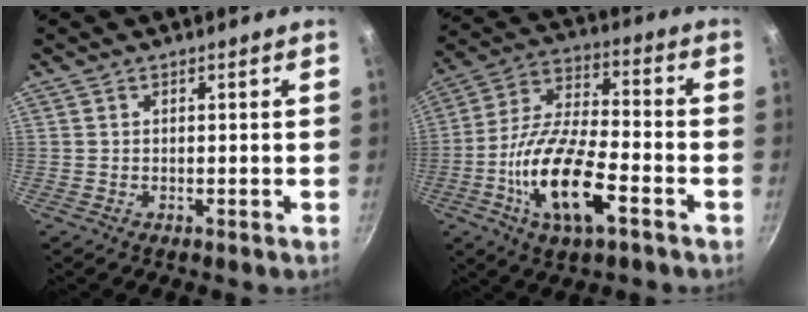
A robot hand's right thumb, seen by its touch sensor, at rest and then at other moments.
{"total": 17.6, "force": [-6.5, 7.0, 14.8], "torque": [-0.275, 0.030, -0.131]}